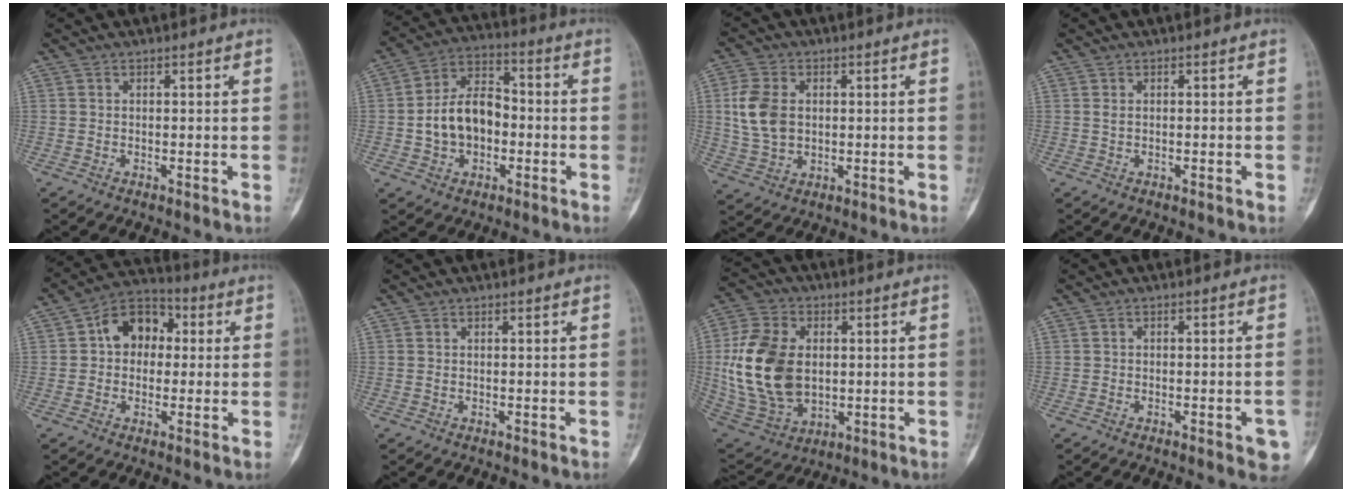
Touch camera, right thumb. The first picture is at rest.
{"total": 12.4, "force": [-1.6, 8.7, 8.6], "torque": [-0.127, 0.037, -0.034]}
{"total": 9.5, "force": [1.2, 6.7, 6.6], "torque": [-0.134, -0.001, 0.029]}
{"total": 0.8, "force": [0.0, 0.4, 0.7], "torque": [-0.010, 0.000, 0.003]}
{"total": 10.3, "force": [1.6, 7.8, 6.6], "torque": [-0.064, 0.027, 0.011]}
{"total": 0.0}
{"total": 19.7, "force": [0.9, 13.4, 14.4], "torque": [-0.281, -0.008, 0.032]}
{"total": 4.1, "force": [-1.8, 1.3, 3.4], "torque": [-0.023, 0.008, -0.021]}